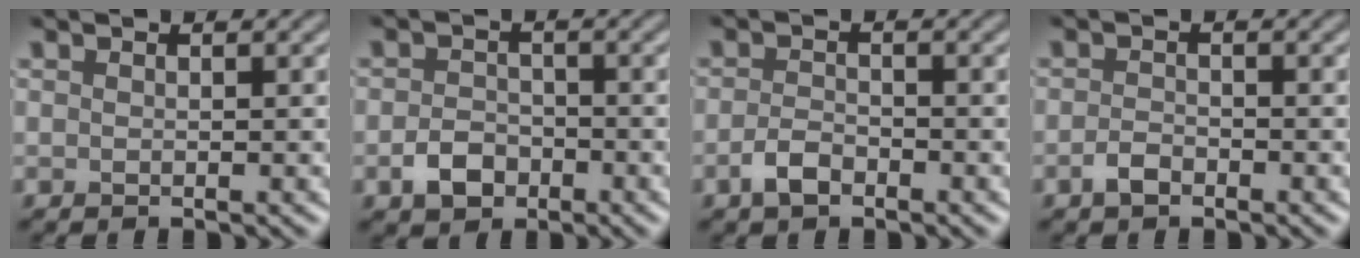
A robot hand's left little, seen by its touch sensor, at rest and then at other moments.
{"total": 2.9, "force": [-1.5, 2.1, 1.4], "torque": [-0.020, 0.003, -0.034]}
{"total": 2.1, "force": [-1.4, 1.0, 1.2], "torque": [-0.023, 0.002, -0.033]}
{"total": 1.6, "force": [-1.2, 0.8, 0.8], "torque": [-0.015, 0.002, -0.027]}